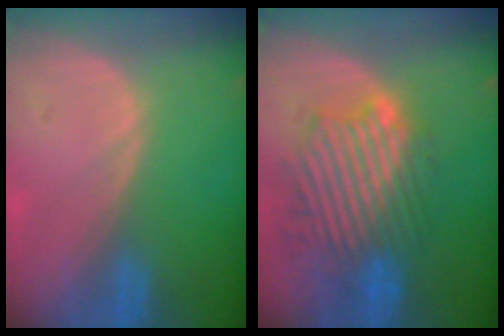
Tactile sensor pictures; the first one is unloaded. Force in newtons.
{"total": 10.7, "press": 10.1, "slide": 3.7}